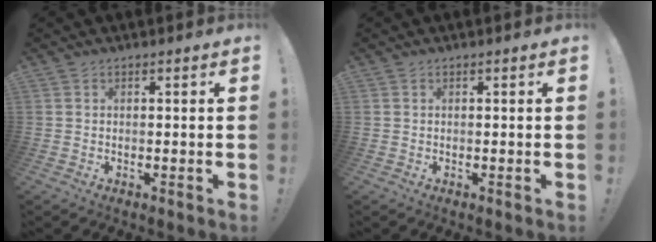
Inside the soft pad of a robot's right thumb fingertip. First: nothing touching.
{"total": 0.0}